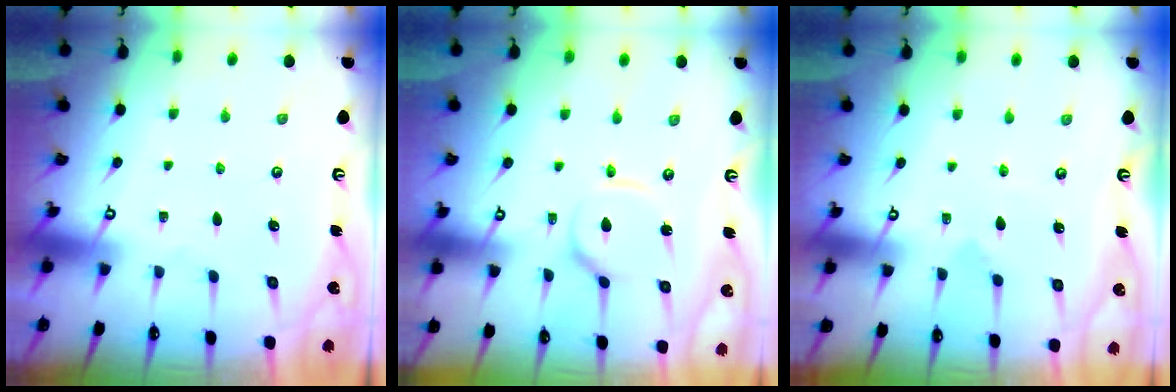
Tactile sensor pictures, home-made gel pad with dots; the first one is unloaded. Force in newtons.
{"total": 7.9, "press": 7.9, "slide": 0.6}
{"total": 2.9, "press": 2.9, "slide": 0.1}